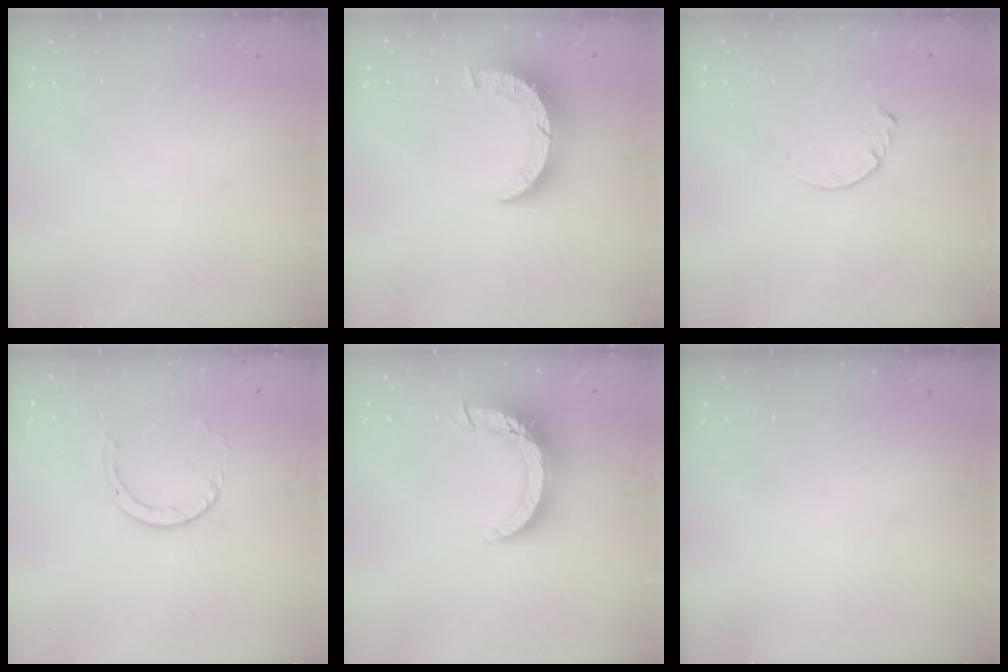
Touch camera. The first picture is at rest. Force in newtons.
{"total": 8.0, "press": 7.9, "slide": 0.9}
{"total": 3.5, "press": 3.5, "slide": 0.4}
{"total": 4.1, "press": 4.1, "slide": 0.4}
{"total": 13.1, "press": 13.0, "slide": 1.3}
{"total": 0.0}